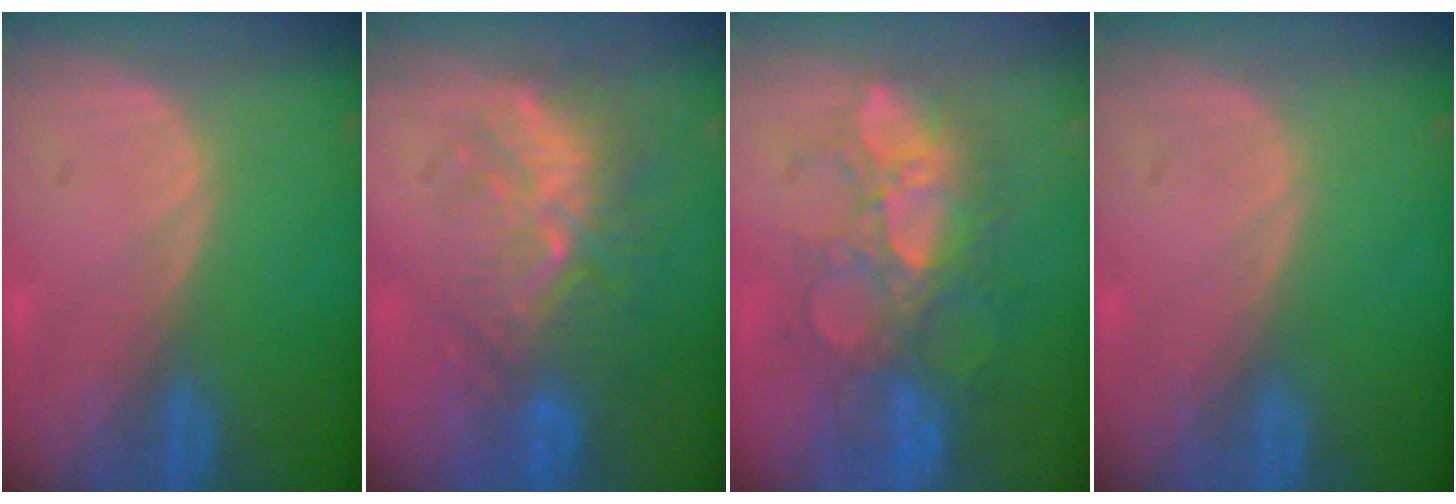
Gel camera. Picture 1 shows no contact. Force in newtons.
{"total": 9.4, "press": 8.7, "slide": 3.5}
{"total": 9.7, "press": 9.3, "slide": 2.6}
{"total": 0.0}